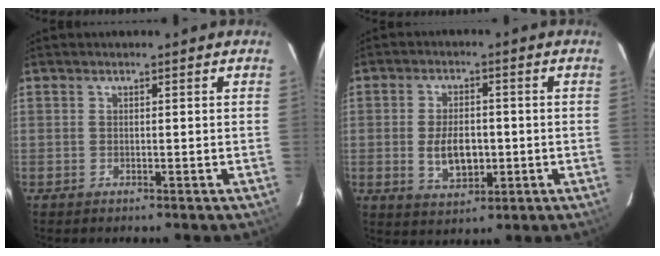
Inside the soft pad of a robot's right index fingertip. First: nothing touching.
{"total": 7.4, "force": [-1.1, 4.2, 6.0], "torque": [-0.116, -0.003, -0.011]}